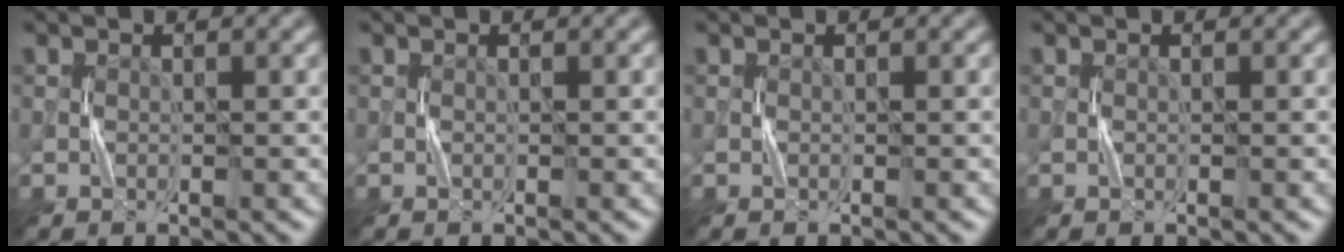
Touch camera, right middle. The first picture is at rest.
{"total": 0.0}
{"total": 0.0}
{"total": 0.0}